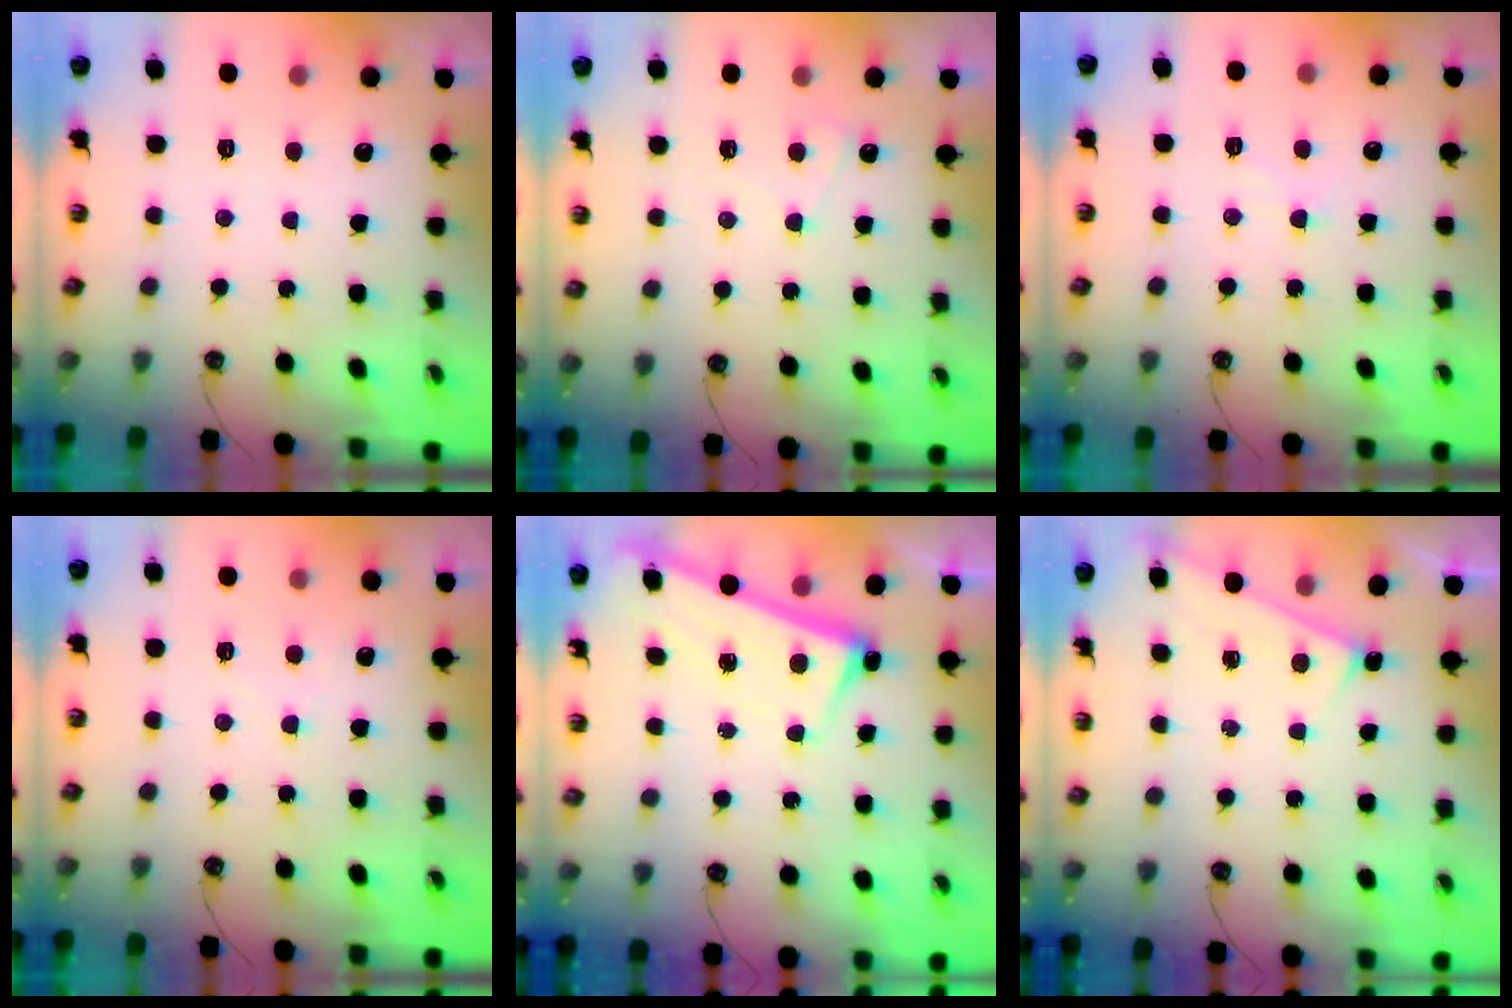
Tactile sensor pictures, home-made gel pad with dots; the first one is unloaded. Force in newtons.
{"total": 2.5, "press": 2.4, "slide": 0.4}
{"total": 1.5, "press": 1.4, "slide": 0.4}
{"total": 4.5, "press": 4.4, "slide": 0.4}
{"total": 2.8, "press": 2.8, "slide": 0.4}
{"total": 4.5, "press": 4.5, "slide": 0.2}